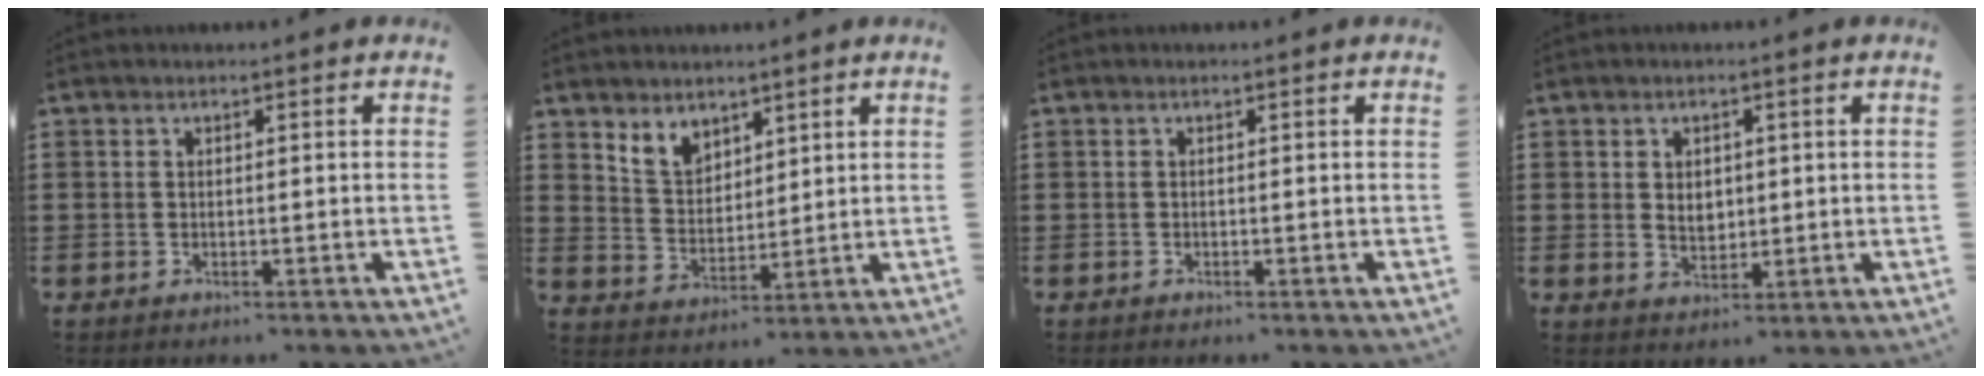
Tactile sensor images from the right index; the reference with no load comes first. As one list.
[{"total": 4.9, "force": [3.9, 2.9, 0.9], "torque": [-0.035, 0.002, 0.074]}, {"total": 0.0}, {"total": 2.8, "force": [0.4, 2.2, 1.6], "torque": [-0.030, 0.008, 0.005]}]